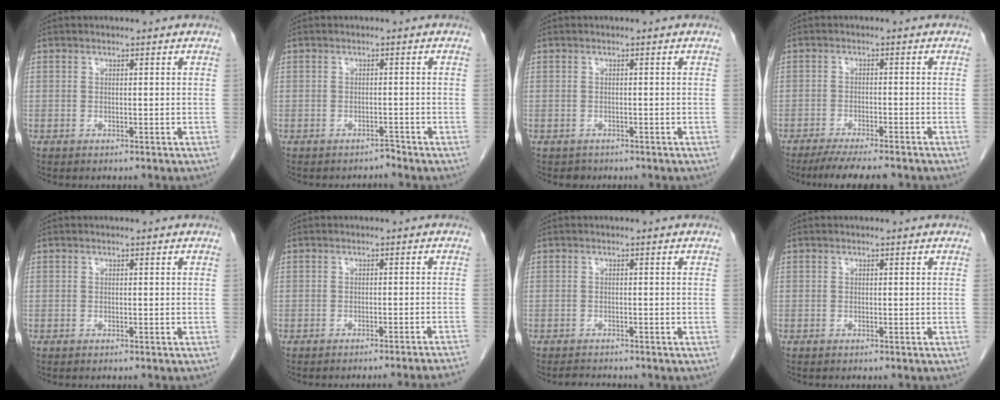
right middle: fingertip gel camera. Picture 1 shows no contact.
{"total": 1.0, "force": [-1.0, 0.1, -0.3], "torque": [0.010, -0.004, -0.014]}
{"total": 1.0, "force": [-0.7, 0.7, -0.1], "torque": [-0.006, 0.001, -0.011]}
{"total": 8.4, "force": [-7.2, 0.7, 4.3], "torque": [-0.059, -0.017, -0.111]}
{"total": 1.1, "force": [-1.0, 0.1, 0.5], "torque": [-0.006, 0.000, -0.010]}
{"total": 11.4, "force": [-10.9, -2.2, 2.7], "torque": [-0.006, -0.020, -0.121]}
{"total": 2.0, "force": [-1.9, 0.2, 0.3], "torque": [-0.010, -0.009, -0.029]}
{"total": 1.4, "force": [-1.2, 0.1, 0.6], "torque": [-0.010, 0.000, -0.013]}